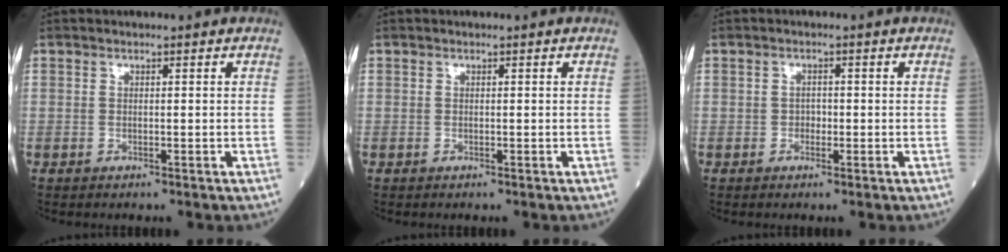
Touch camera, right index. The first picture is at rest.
{"total": 0.0}
{"total": 1.2, "force": [-0.3, 0.9, 0.7], "torque": [-0.010, 0.003, -0.006]}